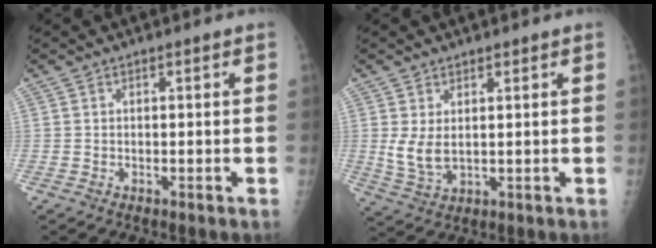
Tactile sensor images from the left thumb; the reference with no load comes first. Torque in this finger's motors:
{"motor_torque": [-0.01, -0.14, 0.53, -0.02, 0.21]}